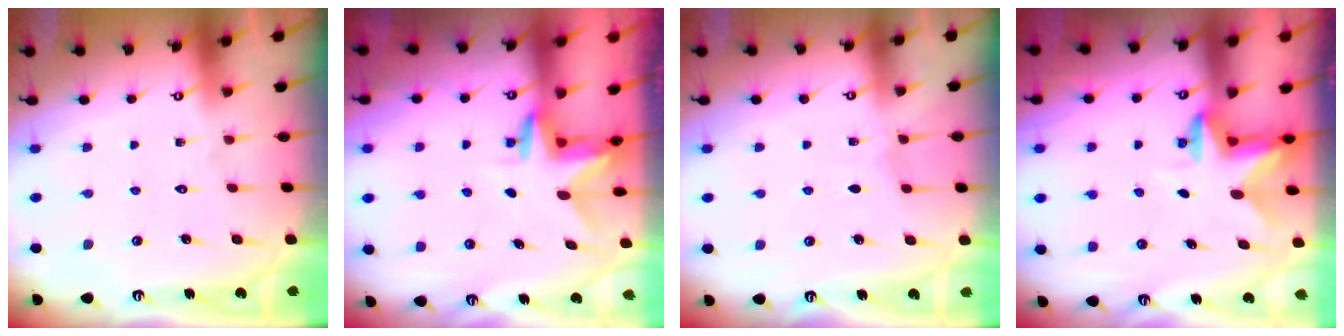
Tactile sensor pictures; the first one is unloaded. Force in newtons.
{"total": 3.0, "press": 3.0, "slide": 0.2}
{"total": 2.1, "press": 2.1, "slide": 0.3}
{"total": 2.8, "press": 2.7, "slide": 0.5}